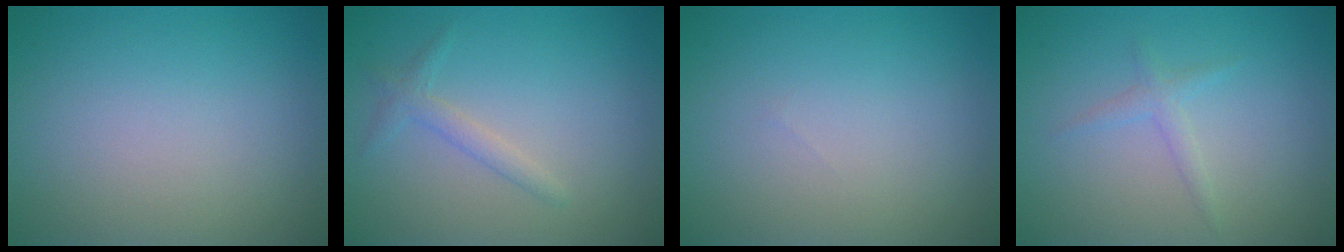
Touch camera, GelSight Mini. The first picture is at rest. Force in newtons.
{"total": 1.4, "press": 1.4, "slide": 0.1}
{"total": 0.0}
{"total": 1.2, "press": 1.2, "slide": 0.0}